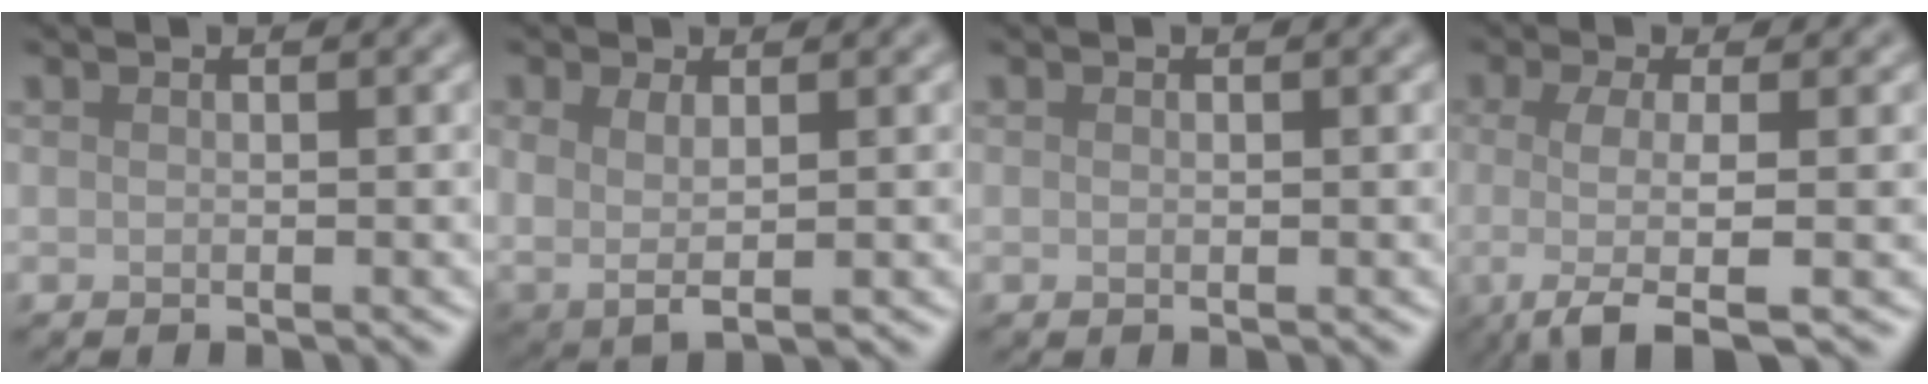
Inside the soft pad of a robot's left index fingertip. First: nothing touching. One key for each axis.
{"total": 2.6, "fx": 0.6, "fy": 1.2, "fz": 2.2, "tx": -0.048, "ty": -0.008, "tz": 0.016}
{"total": 0.0}
{"total": 4.7, "fx": -1.4, "fy": 1.1, "fz": 4.3, "tx": -0.071, "ty": -0.009, "tz": -0.039}